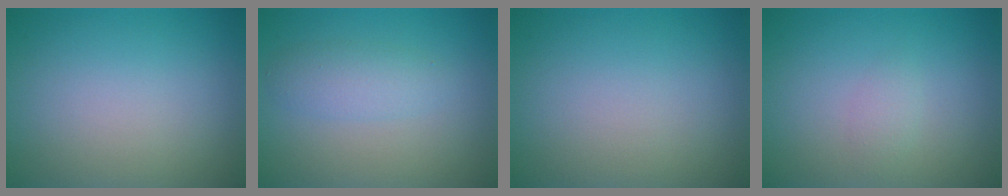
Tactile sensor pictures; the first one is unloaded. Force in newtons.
{"total": 2.3, "press": 2.3, "slide": 0.2}
{"total": 0.0}
{"total": 1.0, "press": 1.0, "slide": 0.1}